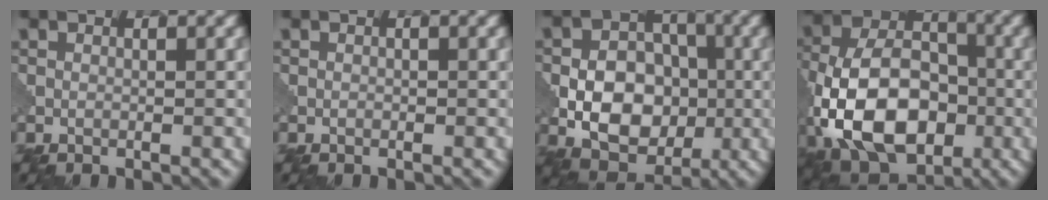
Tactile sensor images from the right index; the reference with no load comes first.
{"total": 0.0}
{"total": 8.5, "force": [-1.5, 6.3, 5.5], "torque": [-0.069, 0.001, -0.041]}
{"total": 13.5, "force": [-4.2, 8.7, 9.5], "torque": [-0.182, -0.004, -0.087]}